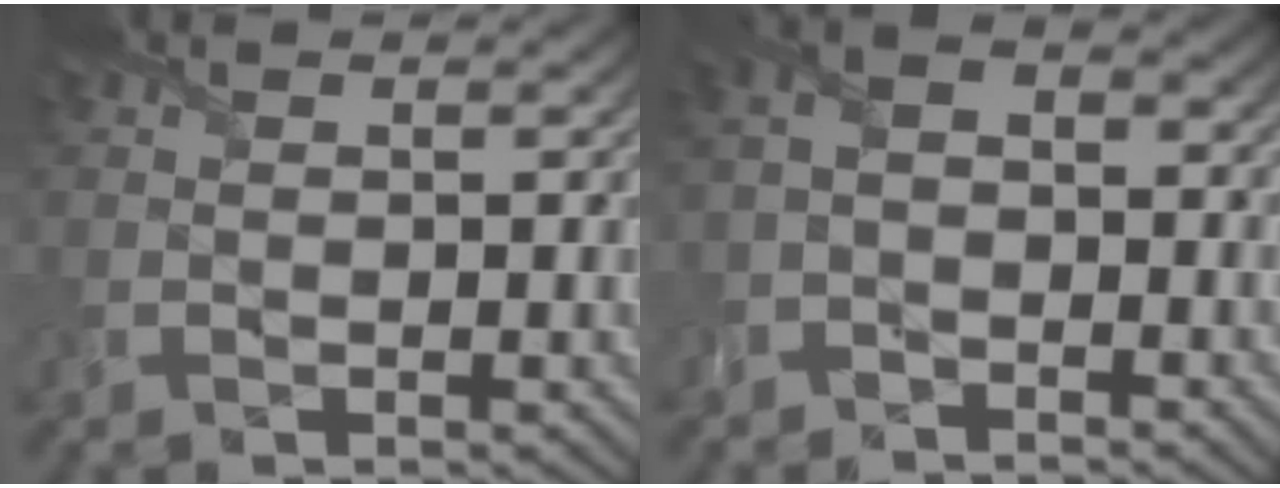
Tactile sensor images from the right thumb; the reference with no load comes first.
{"total": 3.6, "force": [-2.3, 2.0, 2.0], "torque": [-0.046, 0.004, -0.058]}